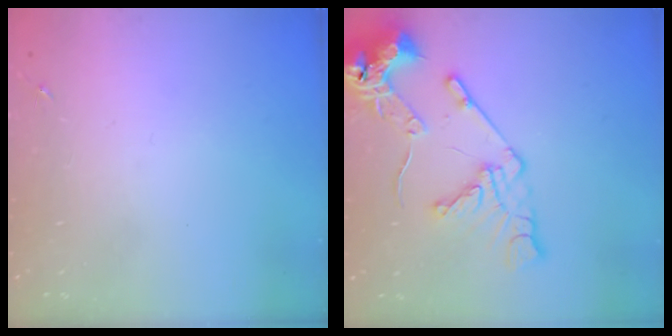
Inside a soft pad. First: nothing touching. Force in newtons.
{"total": 15.2, "press": 15.1, "slide": 1.8}